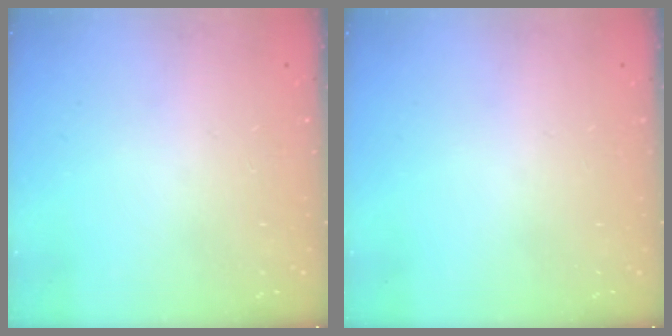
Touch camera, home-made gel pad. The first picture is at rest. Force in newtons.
{"total": 0.0}